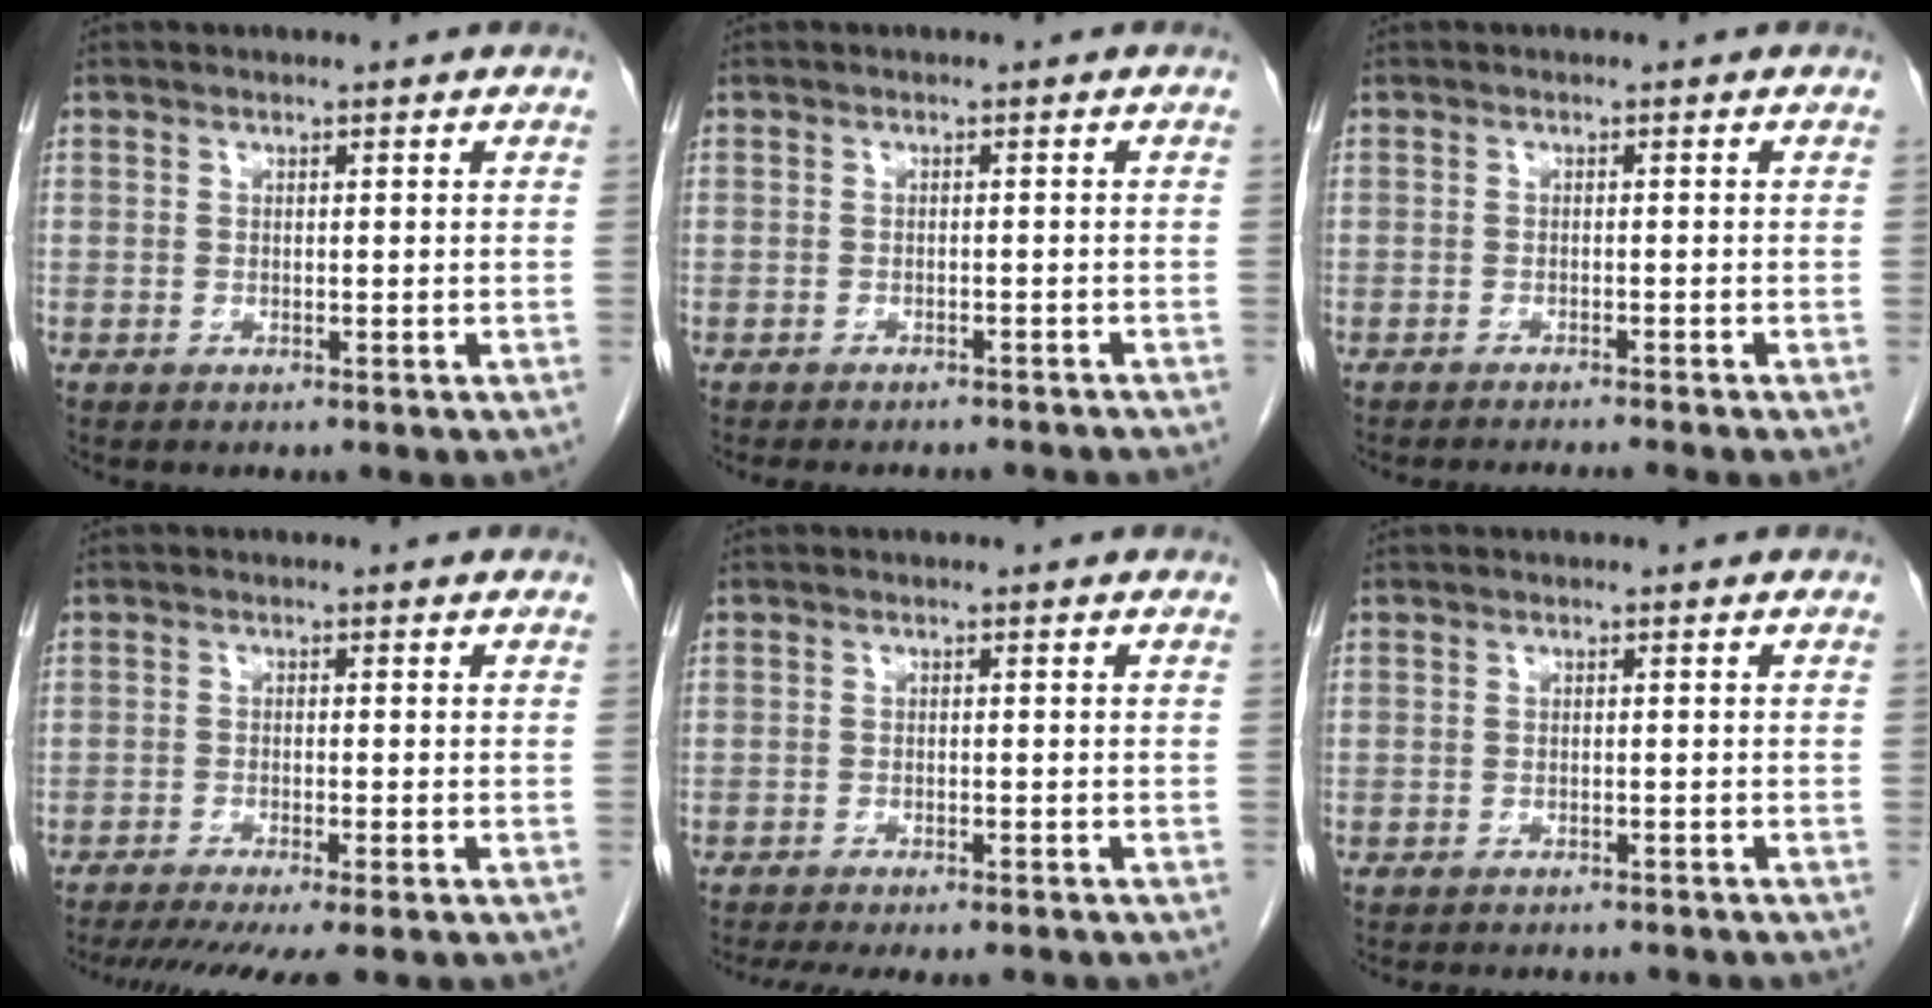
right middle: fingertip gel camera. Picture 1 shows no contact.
{"total": 9.6, "force": [-8.8, 2.3, 3.1], "torque": [-0.040, 0.001, -0.097]}
{"total": 5.2, "force": [-4.8, -1.0, 1.8], "torque": [-0.012, -0.008, -0.067]}
{"total": 11.7, "force": [-9.9, 0.1, 6.1], "torque": [-0.075, -0.026, -0.145]}
{"total": 11.5, "force": [-10.1, 2.4, 4.9], "torque": [-0.078, -0.010, -0.131]}
{"total": 8.1, "force": [-7.4, 1.8, 2.7], "torque": [-0.031, -0.001, -0.083]}